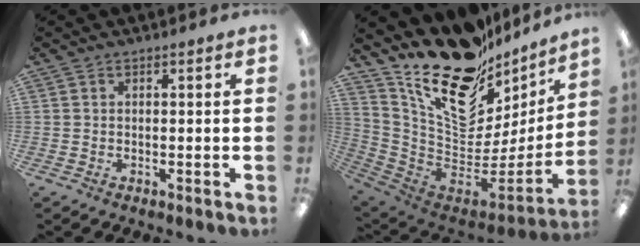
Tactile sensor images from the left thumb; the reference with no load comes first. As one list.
[{"total": 24.3, "force": [16.4, 11.3, 13.8], "torque": [-0.217, -0.124, 0.302]}]